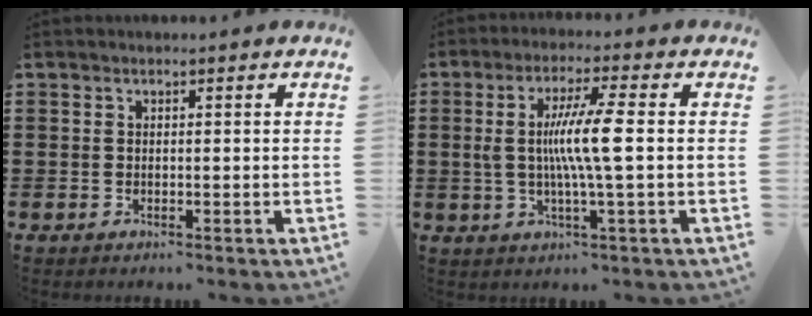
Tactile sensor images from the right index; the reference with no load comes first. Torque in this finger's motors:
{"motor_torque": [1.94, -0.20, 0.95, 0.21]}